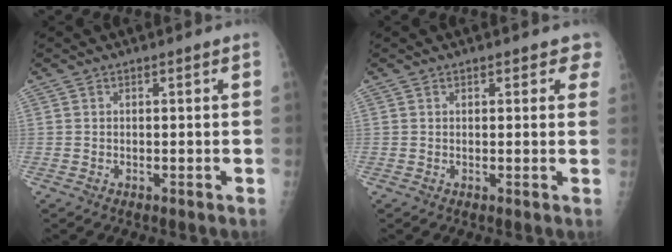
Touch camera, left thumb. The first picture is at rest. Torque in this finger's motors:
{"motor_torque": [-0.11, 0.08, -0.28, -0.33, 0.03]}